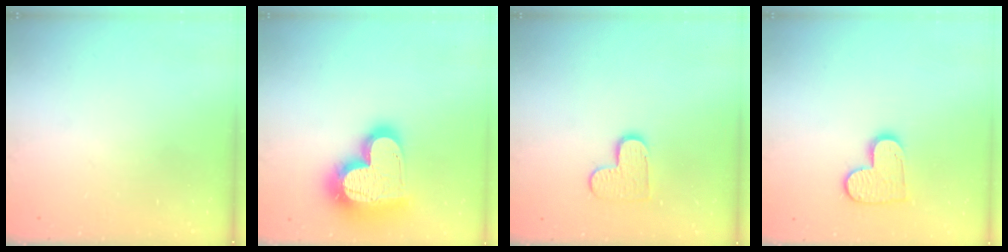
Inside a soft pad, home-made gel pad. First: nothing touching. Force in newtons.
{"total": 23.6, "press": 23.5, "slide": 2.1}
{"total": 8.3, "press": 8.2, "slide": 0.5}
{"total": 9.6, "press": 9.6, "slide": 0.6}